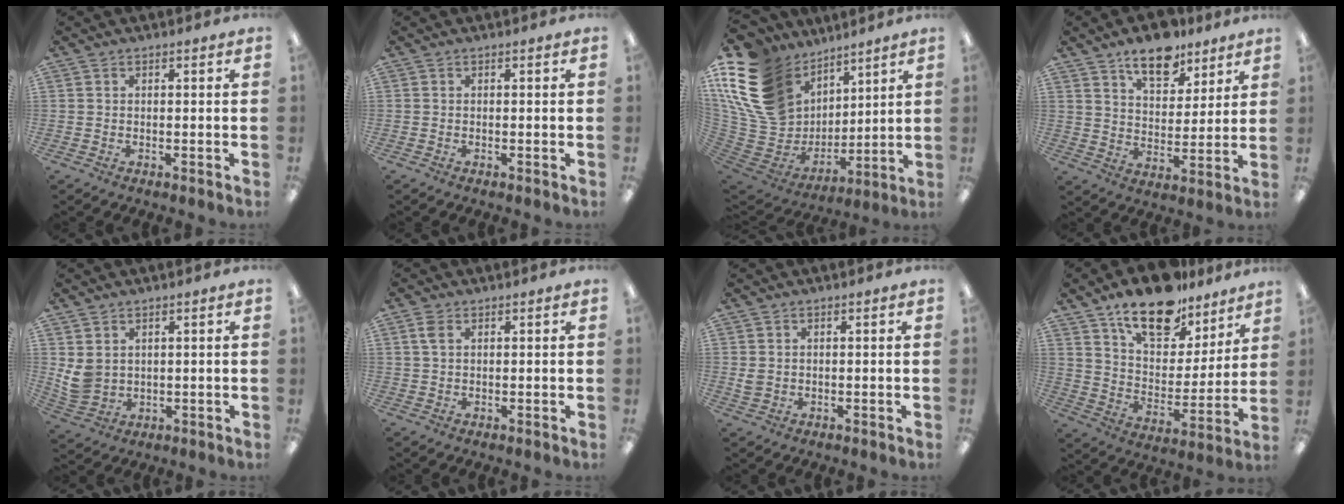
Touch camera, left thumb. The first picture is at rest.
{"total": 0.0}
{"total": 22.9, "force": [10.4, 17.0, 11.4], "torque": [-0.245, -0.063, 0.214]}
{"total": 12.4, "force": [9.5, 5.9, 5.3], "torque": [-0.069, -0.054, 0.169]}
{"total": 5.3, "force": [2.2, 4.3, 2.2], "torque": [-0.048, -0.007, 0.047]}
{"total": 3.2, "force": [1.6, 1.8, 2.1], "torque": [-0.048, 0.003, 0.029]}
{"total": 2.1, "force": [0.6, 1.8, 1.1], "torque": [-0.014, 0.000, 0.009]}
{"total": 18.3, "force": [13.7, 8.9, 8.3], "torque": [-0.140, -0.085, 0.242]}